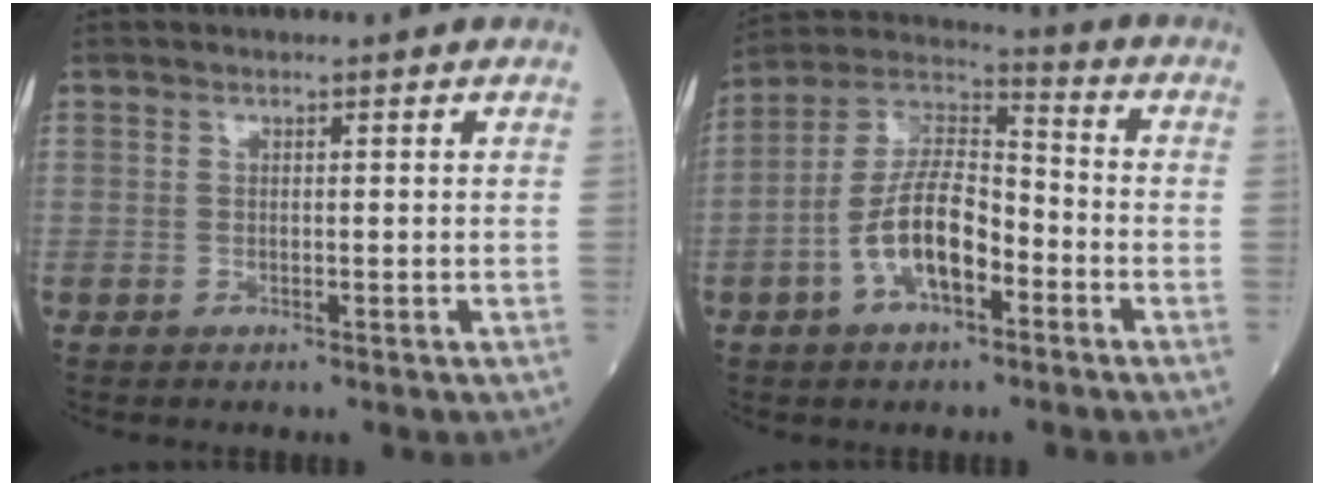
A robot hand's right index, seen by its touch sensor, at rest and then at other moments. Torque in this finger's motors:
{"motor_torque": [1.92, -0.22, 1.05, 0.18]}